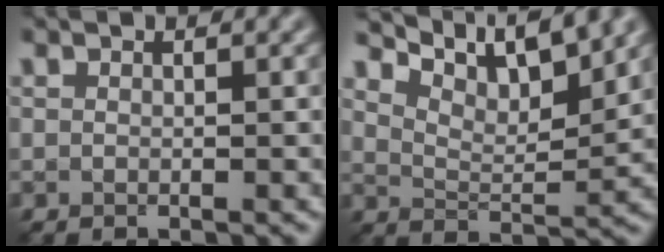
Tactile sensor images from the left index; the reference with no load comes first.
{"total": 6.6, "force": [5.5, 1.2, 3.4], "torque": [-0.067, 0.001, 0.090]}